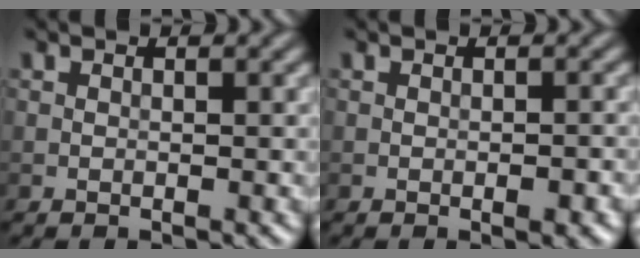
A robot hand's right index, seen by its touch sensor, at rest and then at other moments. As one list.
[{"total": 1.4, "force": [-0.5, 0.3, 1.3], "torque": [-0.018, 0.000, -0.006]}]